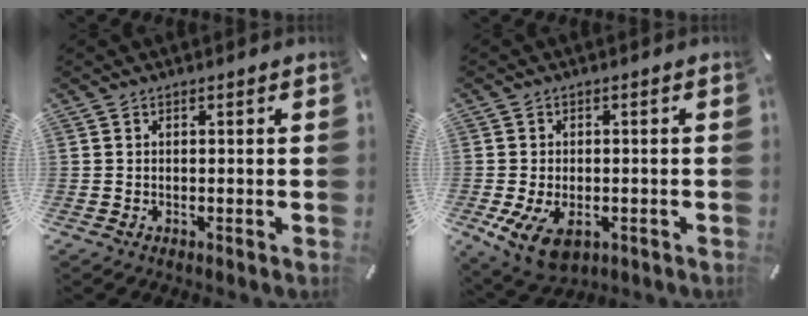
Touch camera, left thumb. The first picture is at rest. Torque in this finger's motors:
{"motor_torque": [0.87, 1.94, 0.93, 0.36, 0.21]}